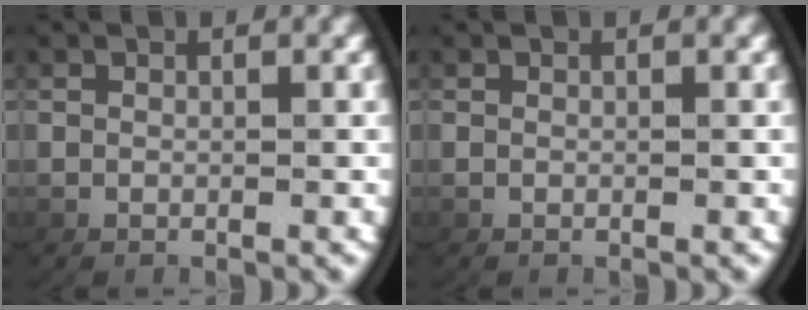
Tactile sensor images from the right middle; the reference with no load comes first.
{"total": 0.0}